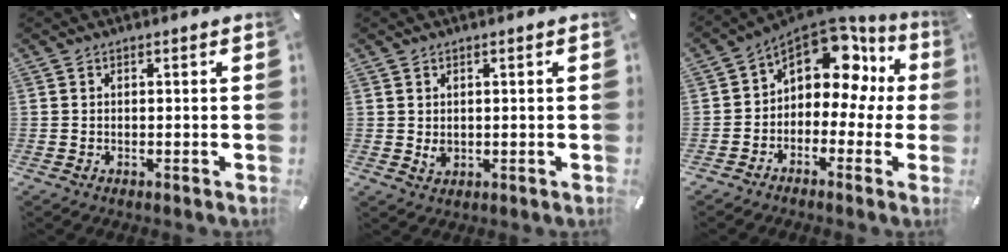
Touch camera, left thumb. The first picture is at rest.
{"total": 2.0, "force": [0.5, 1.7, 1.0], "torque": [-0.010, -0.001, 0.009]}
{"total": 13.7, "force": [5.5, 9.1, 8.7], "torque": [-0.127, -0.036, 0.095]}